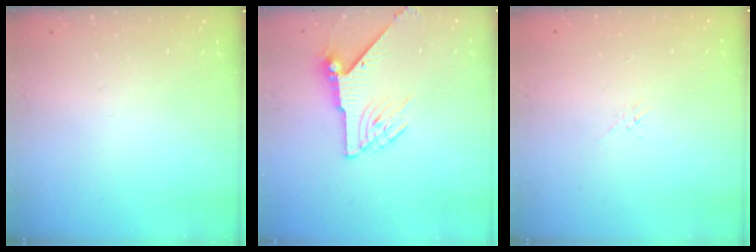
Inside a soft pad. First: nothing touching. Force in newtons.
{"total": 7.4, "press": 7.4, "slide": 0.1}
{"total": 0.5, "press": 0.5, "slide": 0.2}